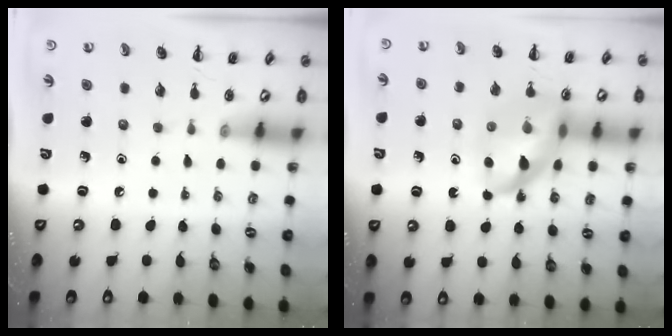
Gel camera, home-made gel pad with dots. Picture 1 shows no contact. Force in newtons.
{"total": 15.1, "press": 14.6, "slide": 3.8}